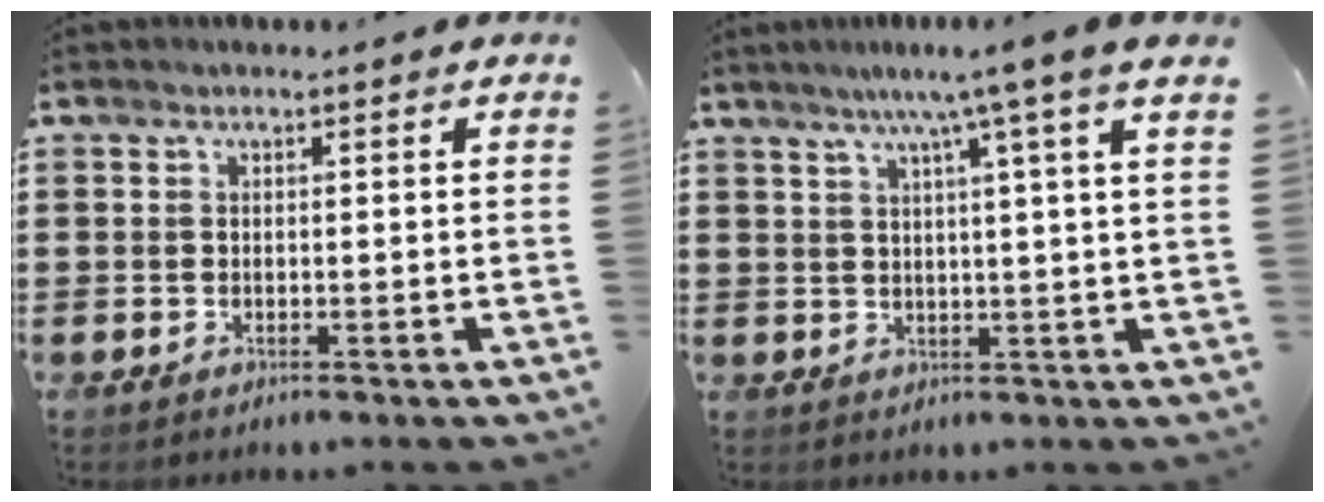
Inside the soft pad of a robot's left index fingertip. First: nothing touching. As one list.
[{"total": 6.6, "force": [4.0, -1.3, 5.0], "torque": [-0.108, -0.008, 0.061]}]